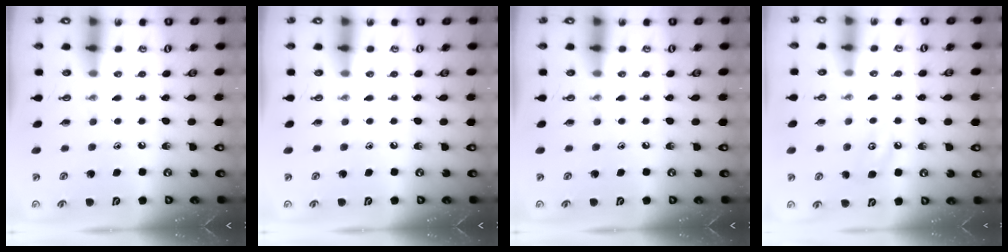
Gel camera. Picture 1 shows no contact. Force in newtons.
{"total": 0.0}
{"total": 0.0}
{"total": 5.1, "press": 5.1, "slide": 0.6}